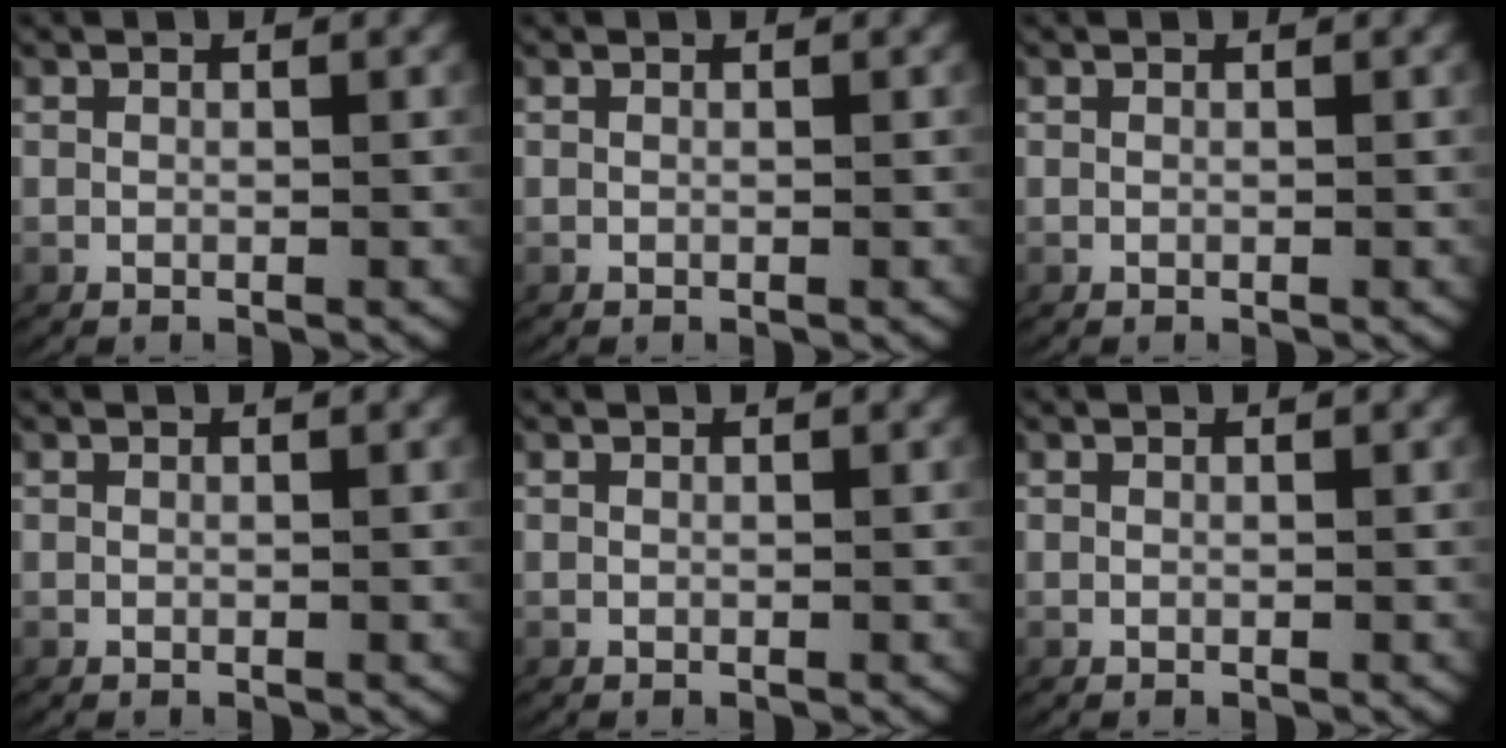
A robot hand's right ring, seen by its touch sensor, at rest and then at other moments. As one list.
[{"total": 0.0}, {"total": 0.0}, {"total": 0.0}, {"total": 0.0}, {"total": 0.0}]